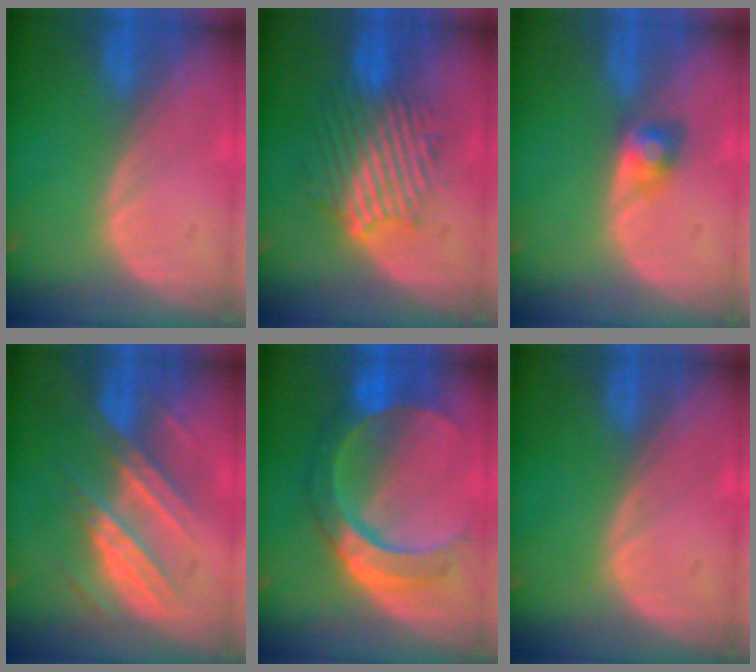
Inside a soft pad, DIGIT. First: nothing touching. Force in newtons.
{"total": 8.9, "press": 8.6, "slide": 2.4}
{"total": 2.7, "press": 2.7, "slide": 0.1}
{"total": 7.3, "press": 7.3, "slide": 0.1}
{"total": 9.1, "press": 9.1, "slide": 0.8}
{"total": 0.0}